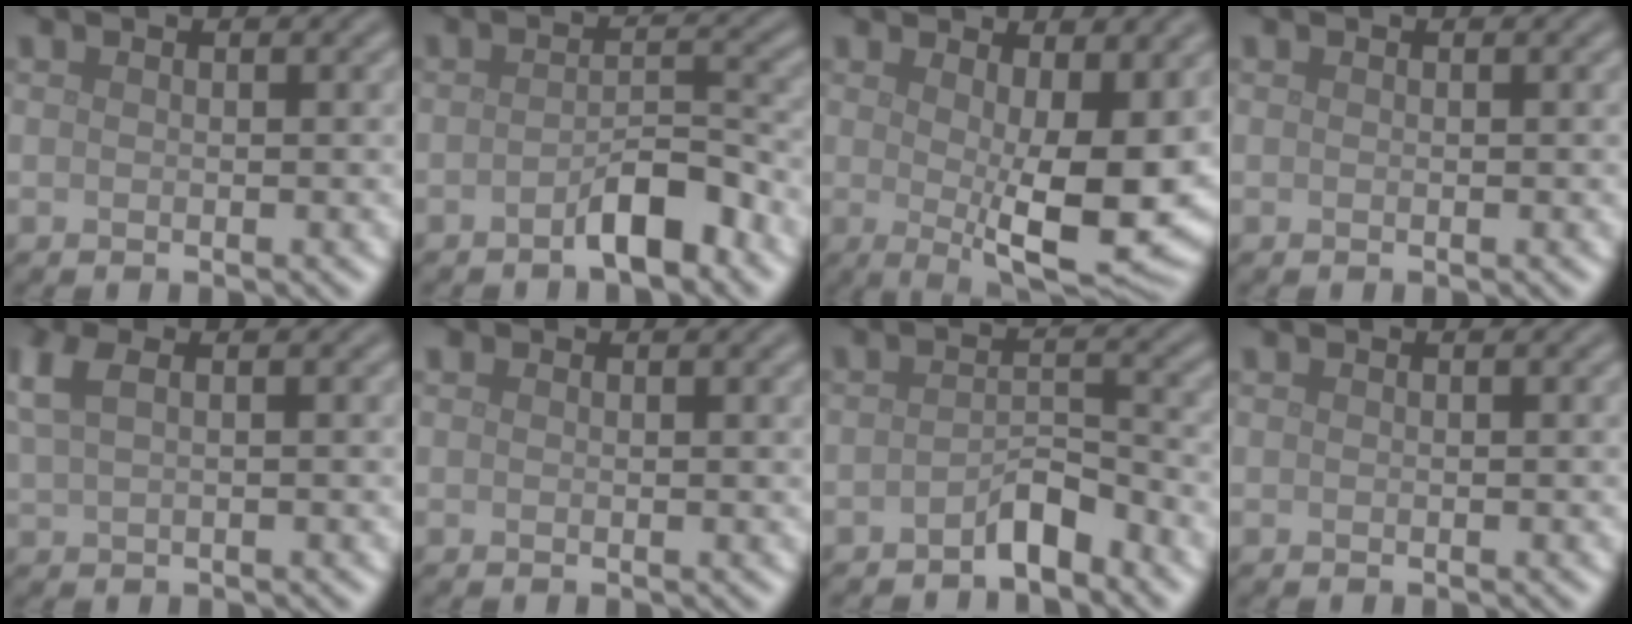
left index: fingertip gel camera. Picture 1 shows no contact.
{"total": 3.6, "force": [-2.3, 1.1, 2.5], "torque": [-0.037, 0.012, -0.042]}
{"total": 9.5, "force": [0.2, 3.0, 9.0], "torque": [-0.130, -0.021, 0.009]}
{"total": 0.0}
{"total": 2.7, "force": [1.3, 1.1, 2.1], "torque": [-0.050, 0.007, 0.027]}
{"total": 0.7, "force": [0.5, 0.3, 0.4], "torque": [-0.003, -0.001, 0.008]}
{"total": 2.5, "force": [-2.1, 0.7, 1.3], "torque": [-0.019, 0.012, -0.037]}
{"total": 0.0}